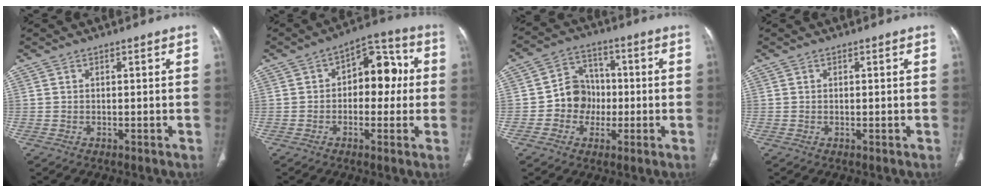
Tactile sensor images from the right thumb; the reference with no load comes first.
{"total": 11.0, "force": [0.7, 6.9, 8.6], "torque": [-0.067, 0.036, -0.001]}
{"total": 8.5, "force": [-1.3, 7.7, 3.3], "torque": [-0.013, 0.026, -0.032]}
{"total": 0.0}